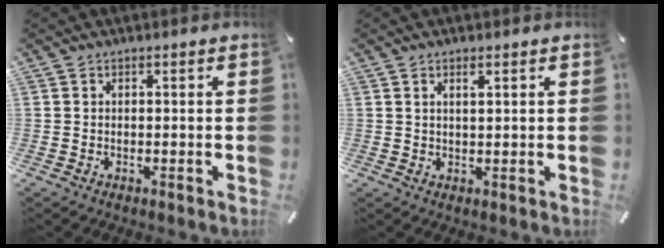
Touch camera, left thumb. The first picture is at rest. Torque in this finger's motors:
{"motor_torque": [-0.24, -0.58, 0.05, 0.09, -0.02]}